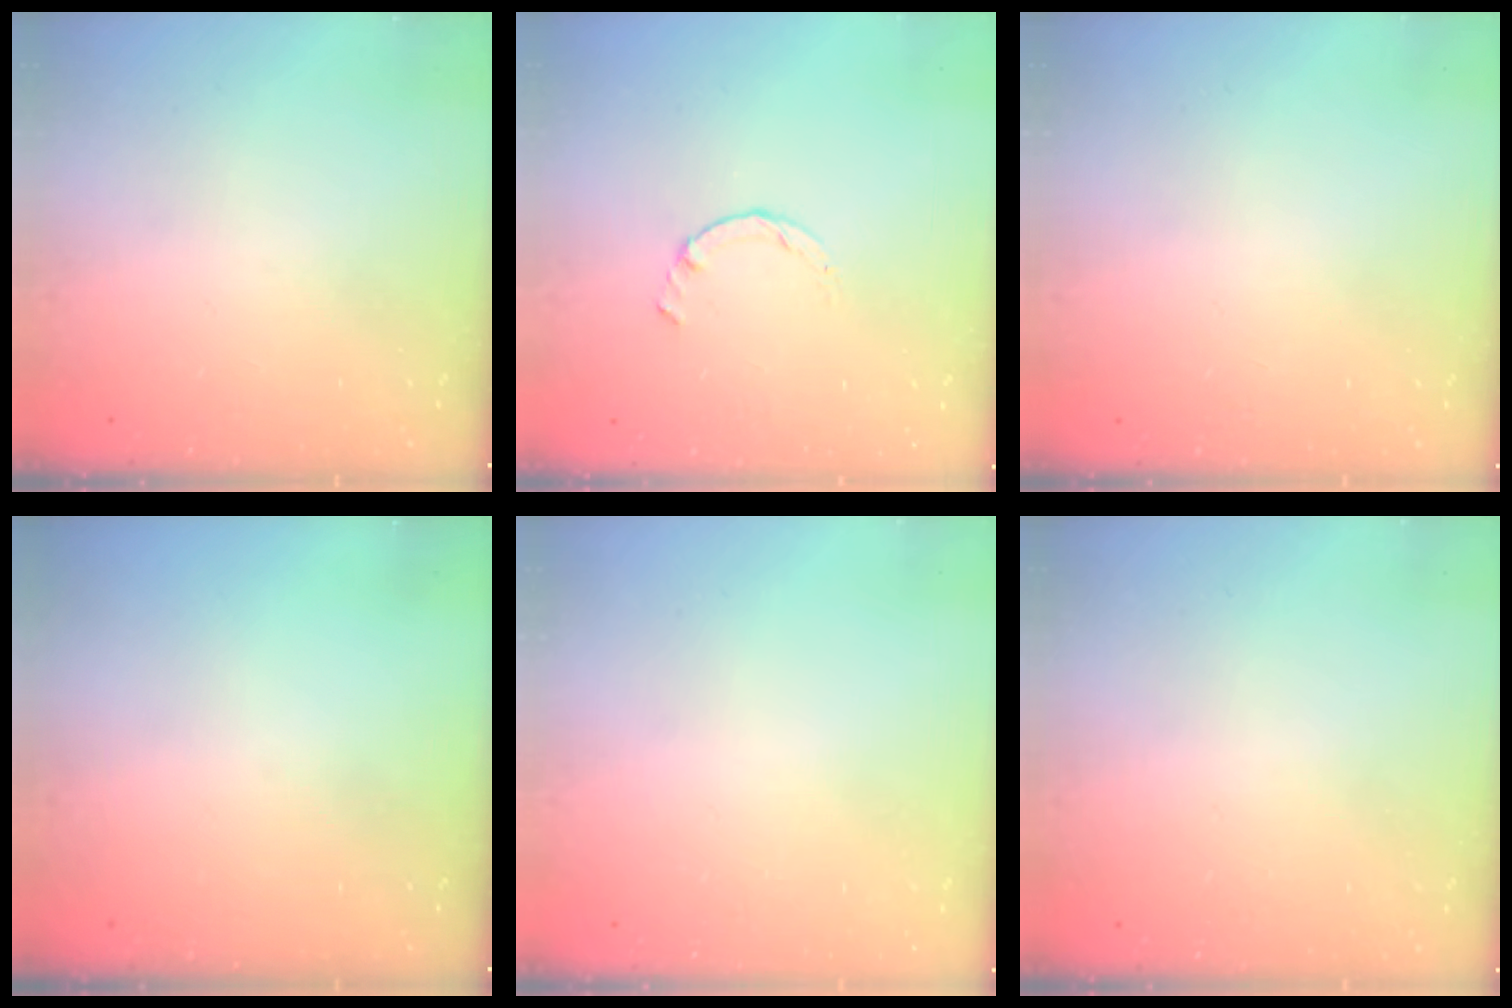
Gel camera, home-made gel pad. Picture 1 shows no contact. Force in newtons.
{"total": 0.0}
{"total": 2.5, "press": 2.5, "slide": 0.2}
{"total": 0.0}
{"total": 2.6, "press": 2.6, "slide": 0.2}
{"total": 2.5, "press": 2.5, "slide": 0.2}